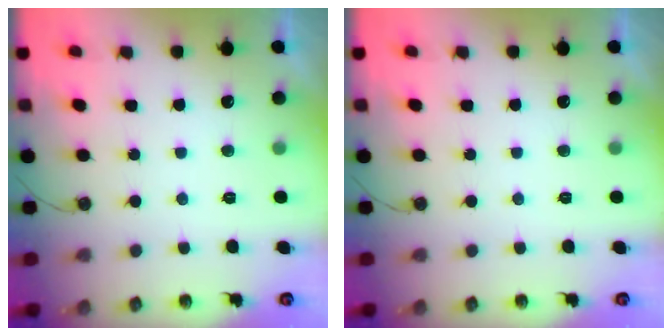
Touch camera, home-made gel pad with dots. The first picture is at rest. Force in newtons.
{"total": 0.0}